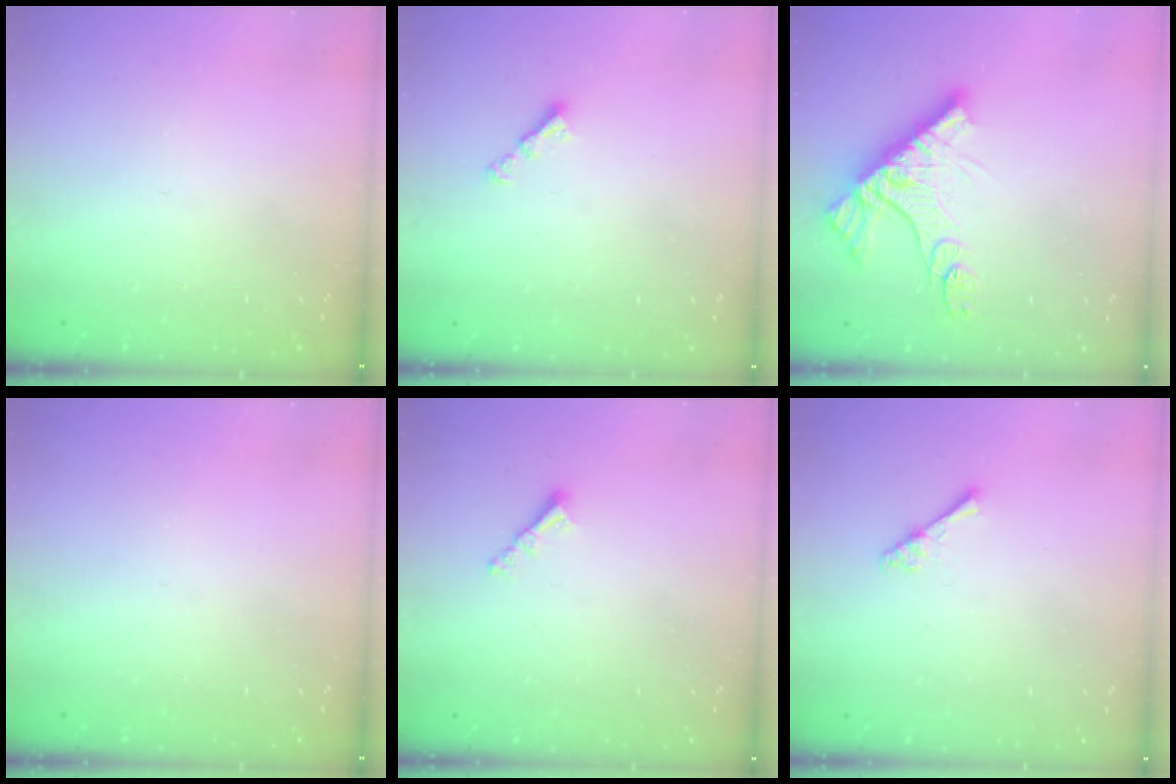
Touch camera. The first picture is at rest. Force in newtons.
{"total": 3.0, "press": 2.9, "slide": 0.5}
{"total": 11.4, "press": 11.4, "slide": 0.3}
{"total": 0.0}
{"total": 3.6, "press": 3.6, "slide": 0.4}
{"total": 2.4, "press": 2.4, "slide": 0.4}